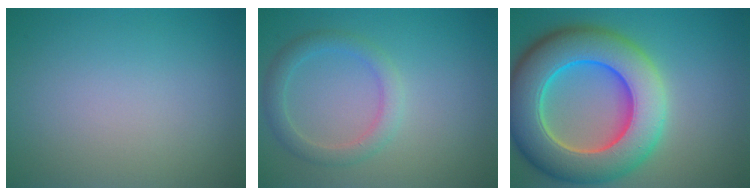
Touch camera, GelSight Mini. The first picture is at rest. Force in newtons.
{"total": 2.5, "press": 2.5, "slide": 0.1}
{"total": 12.2, "press": 12.1, "slide": 0.9}